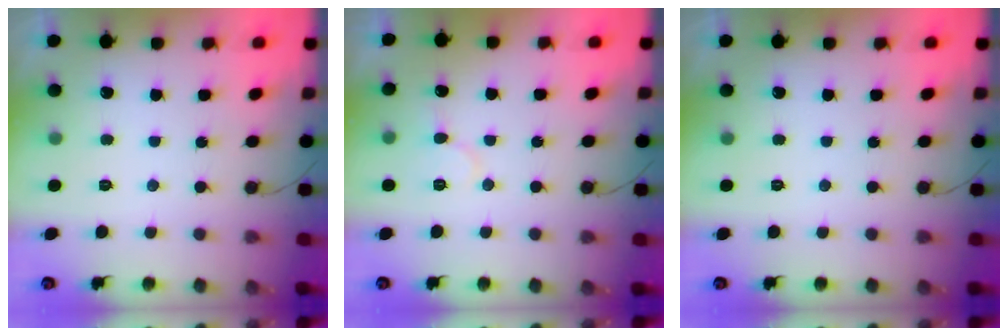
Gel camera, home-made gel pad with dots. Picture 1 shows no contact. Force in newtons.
{"total": 6.8, "press": 6.8, "slide": 0.7}
{"total": 0.0}